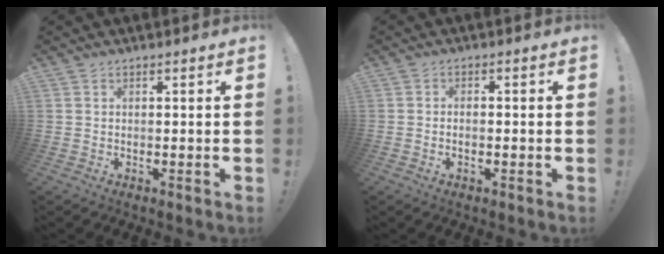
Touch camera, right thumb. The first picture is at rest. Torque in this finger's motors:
{"motor_torque": [0.05, -0.20, -0.27, 0.27, -0.02]}